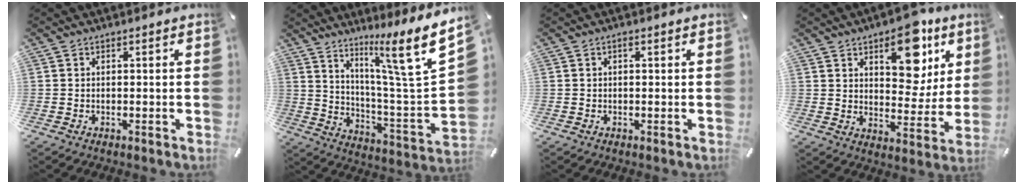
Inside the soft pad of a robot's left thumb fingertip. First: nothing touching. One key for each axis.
{"total": 15.2, "fx": 10.0, "fy": 0.9, "fz": 11.5, "tx": -0.179, "ty": -0.092, "tz": 0.142}
{"total": 0.7, "fx": 0.1, "fy": 0.3, "fz": 0.6, "tx": -0.012, "ty": 0.003, "tz": 0.001}
{"total": 15.3, "fx": 8.4, "fy": 8.6, "fz": 9.4, "tx": -0.108, "ty": -0.046, "tz": 0.143}